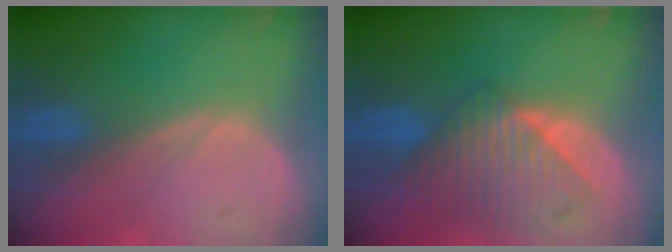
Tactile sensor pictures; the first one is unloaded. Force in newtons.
{"total": 9.1, "press": 8.2, "slide": 4.0}